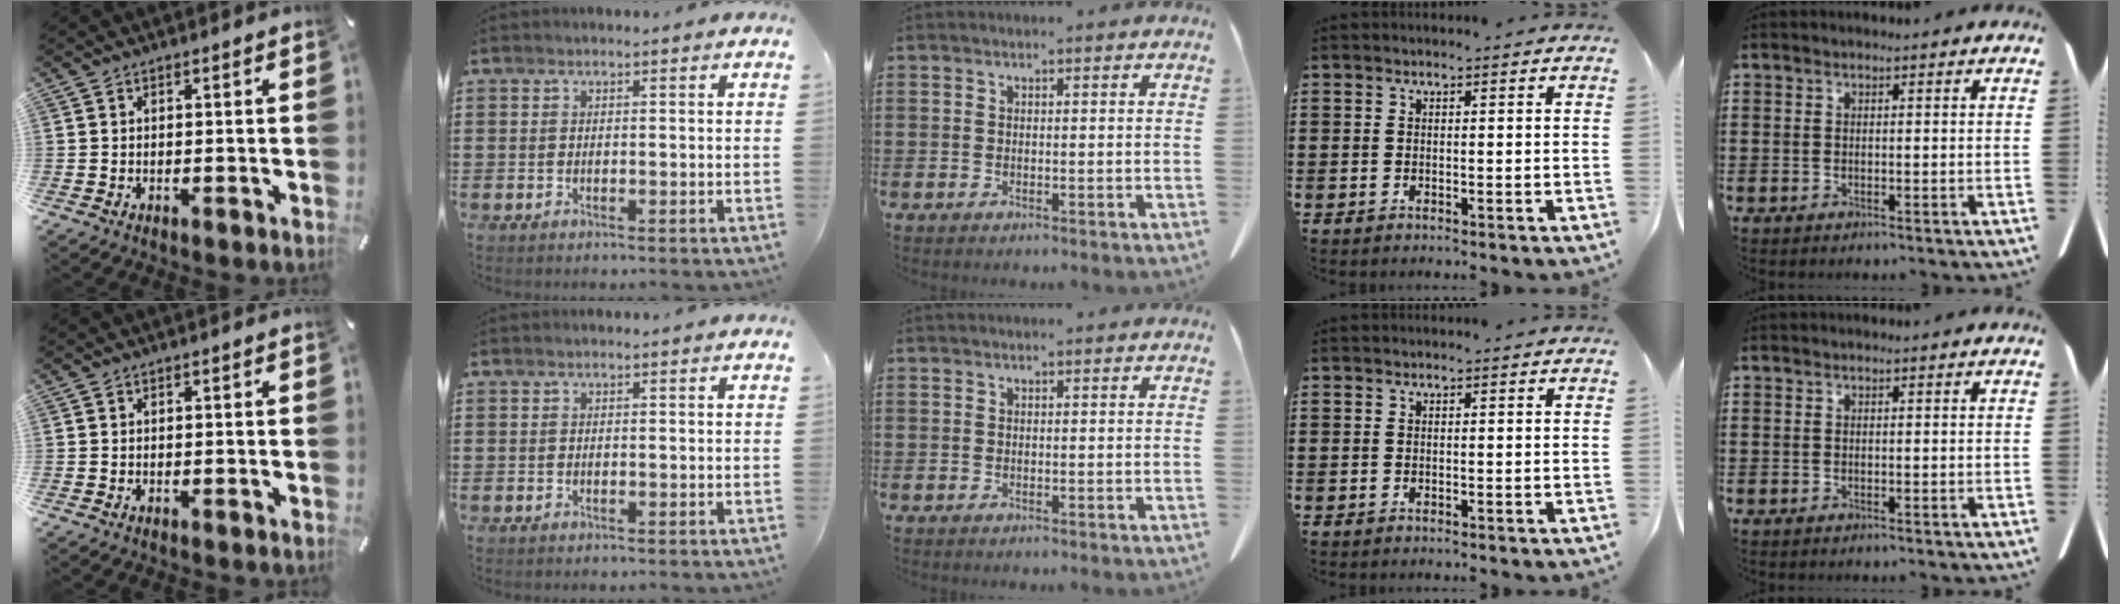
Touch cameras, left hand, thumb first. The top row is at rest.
{}